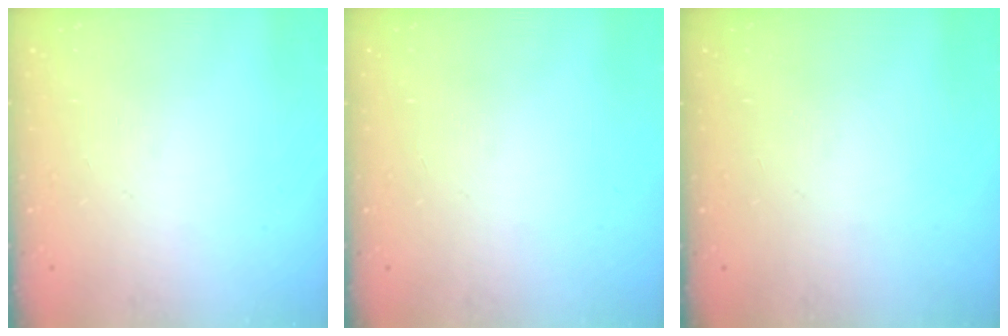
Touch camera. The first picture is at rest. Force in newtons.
{"total": 0.0}
{"total": 0.0}